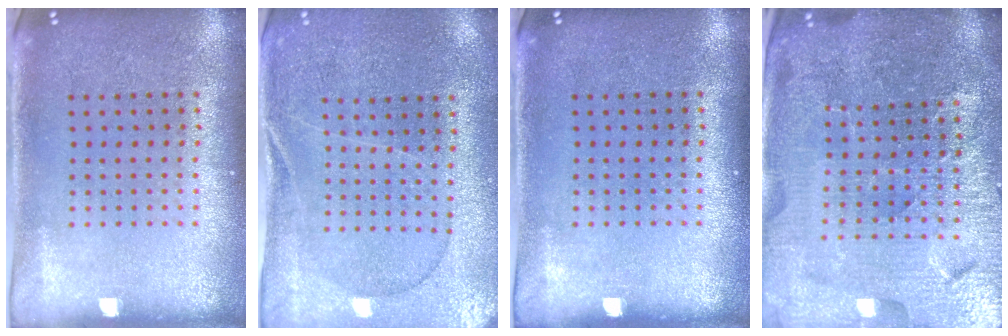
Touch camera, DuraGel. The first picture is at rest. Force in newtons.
{"total": 0.5, "press": 0.4, "slide": 0.4}
{"total": 0.0}
{"total": 5.6, "press": 5.1, "slide": 2.3}